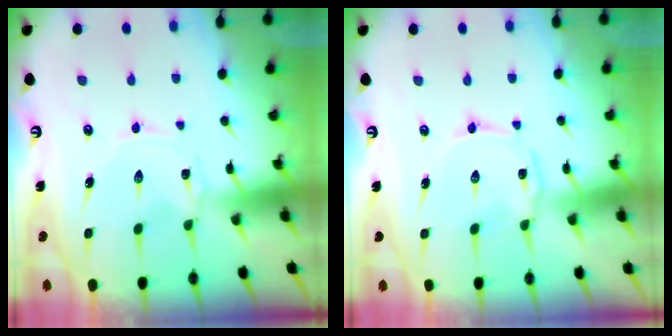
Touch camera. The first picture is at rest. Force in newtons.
{"total": 1.7, "press": 1.7, "slide": 0.4}